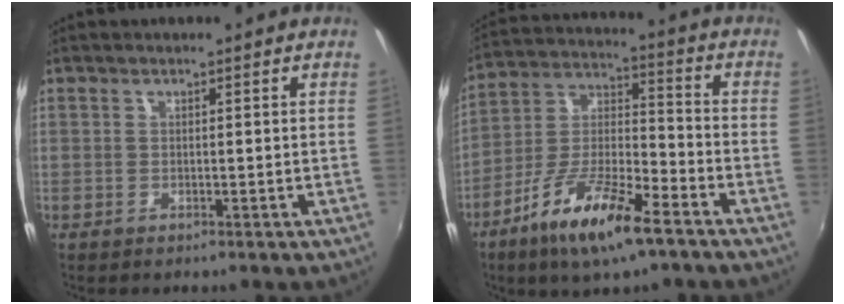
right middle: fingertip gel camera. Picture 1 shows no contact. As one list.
[{"total": 15.5, "force": [-9.4, 3.9, 11.6], "torque": [-0.234, -0.016, -0.177]}]